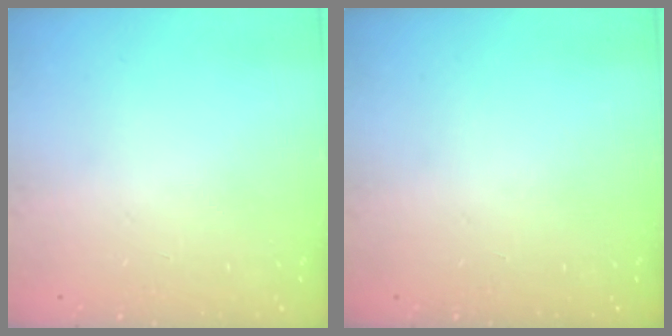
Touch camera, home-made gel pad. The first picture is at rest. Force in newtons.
{"total": 0.0}